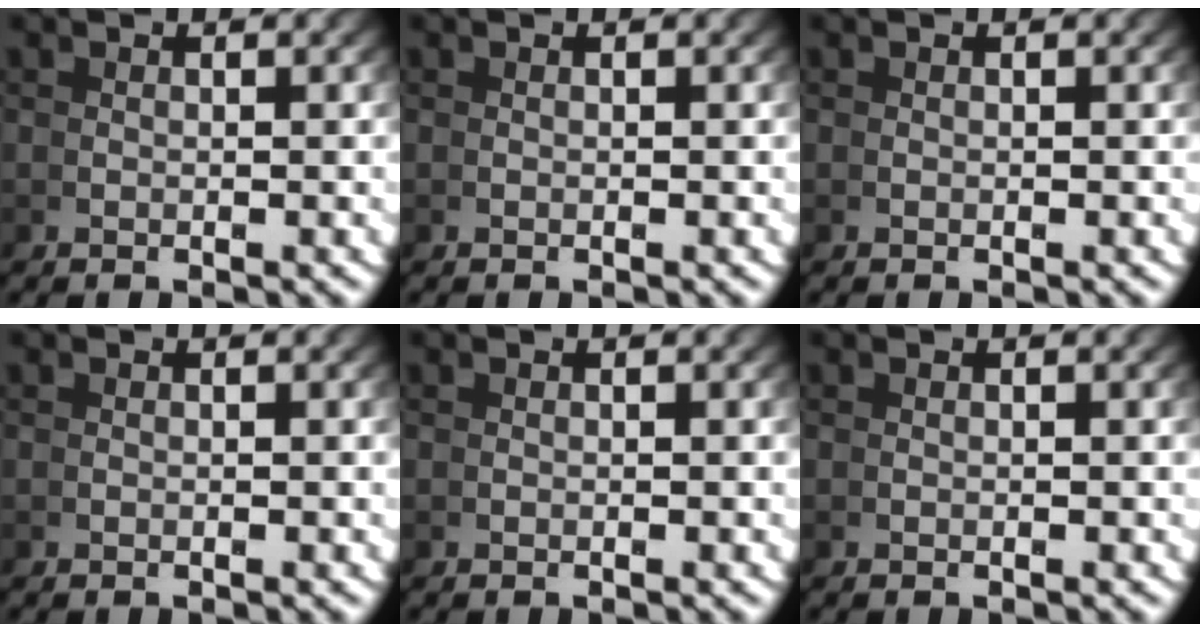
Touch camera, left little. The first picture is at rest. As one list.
[{"total": 0.0}, {"total": 0.0}, {"total": 0.0}, {"total": 0.0}, {"total": 0.0}]